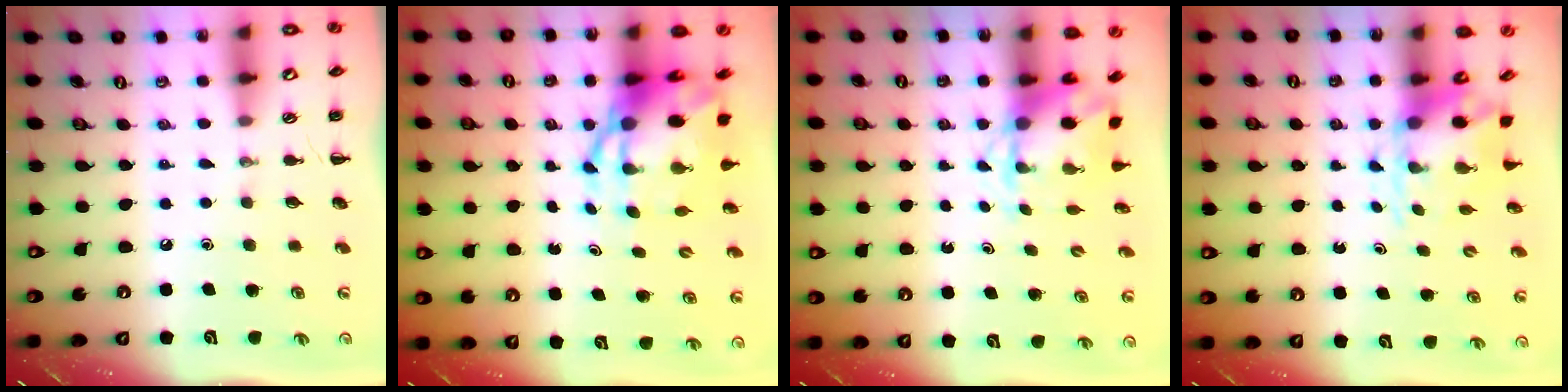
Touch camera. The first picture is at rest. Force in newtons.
{"total": 8.4, "press": 8.1, "slide": 2.2}
{"total": 4.8, "press": 4.8, "slide": 0.4}
{"total": 5.6, "press": 5.5, "slide": 1.0}